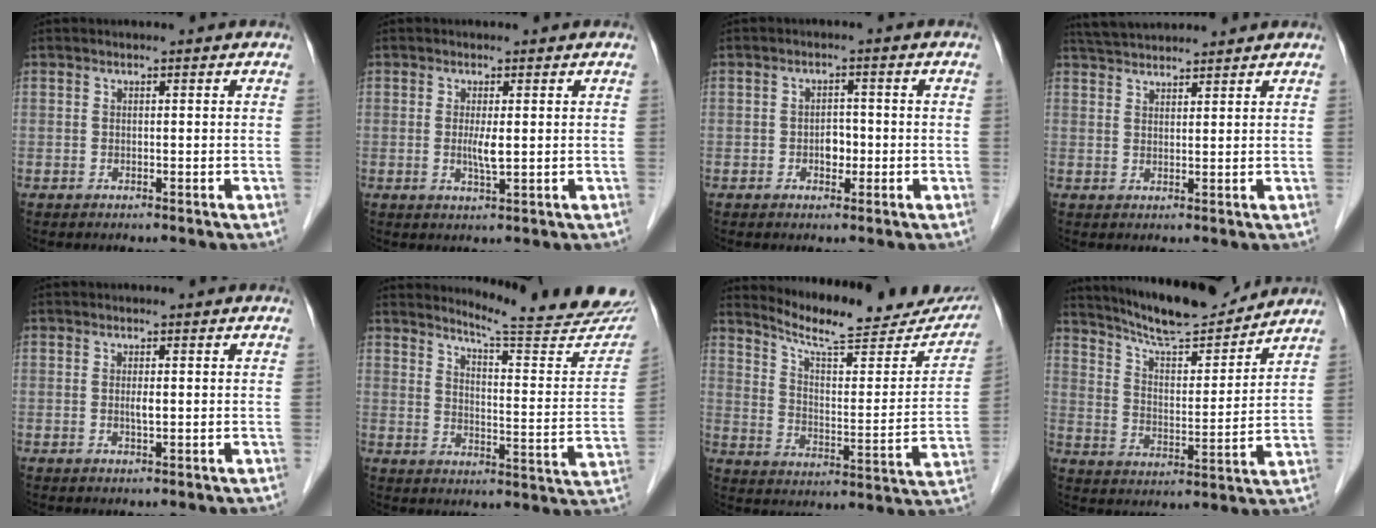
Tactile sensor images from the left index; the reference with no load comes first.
{"total": 2.4, "force": [-0.3, 0.2, 2.4], "torque": [-0.051, -0.011, -0.004]}
{"total": 2.5, "force": [-1.2, 1.5, 1.6], "torque": [-0.021, 0.001, -0.018]}
{"total": 6.0, "force": [5.7, 0.8, 1.8], "torque": [-0.036, 0.033, 0.097]}
{"total": 1.1, "force": [-0.3, 0.1, 1.0], "torque": [-0.021, -0.007, -0.006]}
{"total": 19.0, "force": [18.0, 0.7, 6.0], "torque": [-0.080, -0.113, 0.211]}
{"total": 20.4, "force": [18.8, 3.4, 7.3], "torque": [-0.101, -0.053, 0.247]}
{"total": 14.6, "force": [13.5, 1.7, 5.3], "torque": [-0.093, -0.001, 0.216]}